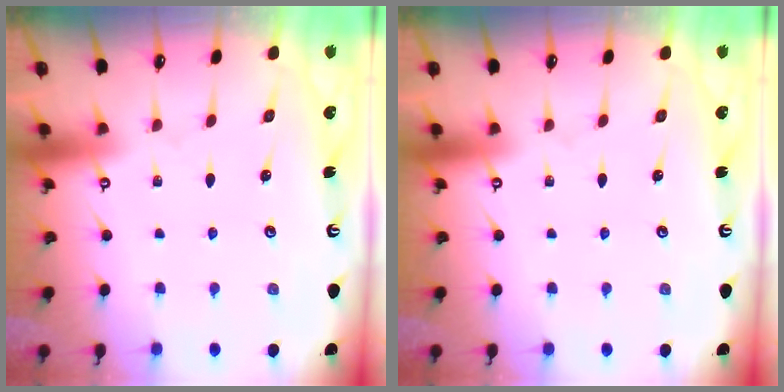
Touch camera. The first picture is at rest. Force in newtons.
{"total": 0.0}